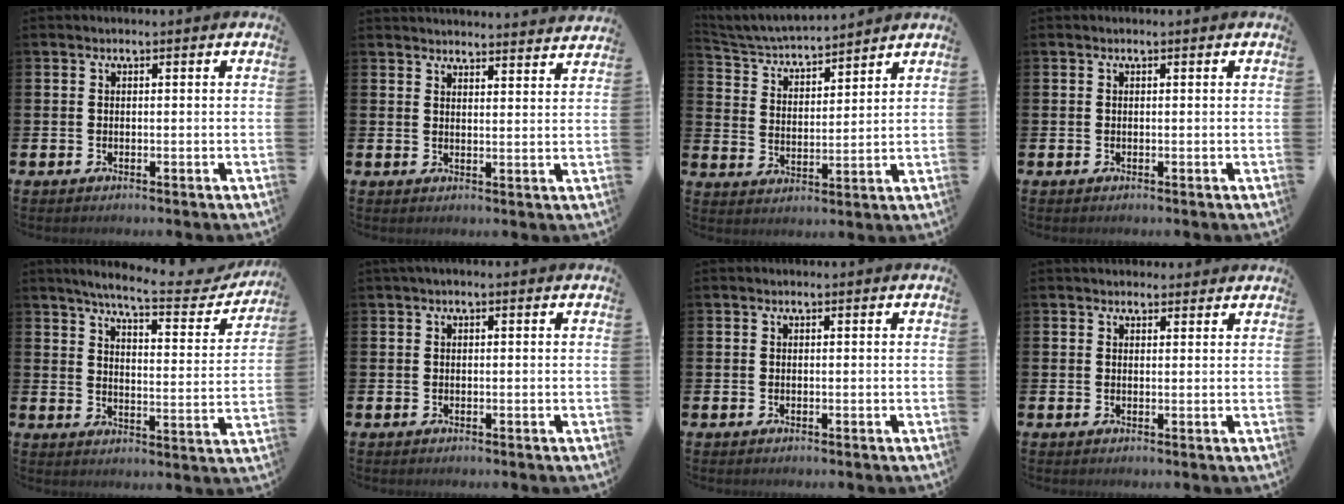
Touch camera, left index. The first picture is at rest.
{"total": 3.8, "force": [3.8, -0.1, -0.2], "torque": [0.004, -0.028, 0.067]}
{"total": 4.8, "force": [4.7, 0.5, 0.8], "torque": [-0.042, -0.037, 0.078]}
{"total": 0.0}
{"total": 7.0, "force": [6.4, 0.5, 2.8], "torque": [-0.063, -0.044, 0.104]}
{"total": 0.5, "force": [0.0, 0.1, 0.5], "torque": [-0.010, 0.003, -0.002]}
{"total": 0.0}
{"total": 1.9, "force": [1.7, 0.8, 0.0], "torque": [0.012, -0.004, 0.028]}